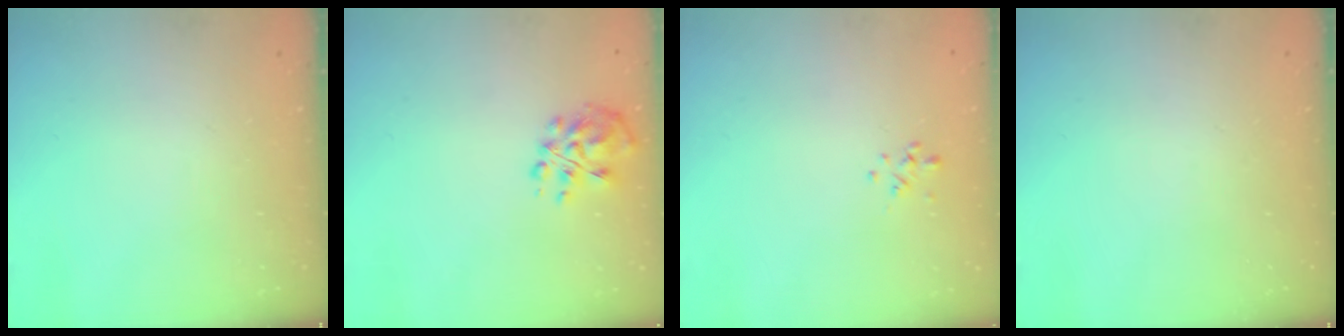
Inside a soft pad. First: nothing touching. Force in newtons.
{"total": 8.3, "press": 8.1, "slide": 1.9}
{"total": 0.9, "press": 0.7, "slide": 0.5}
{"total": 0.0}